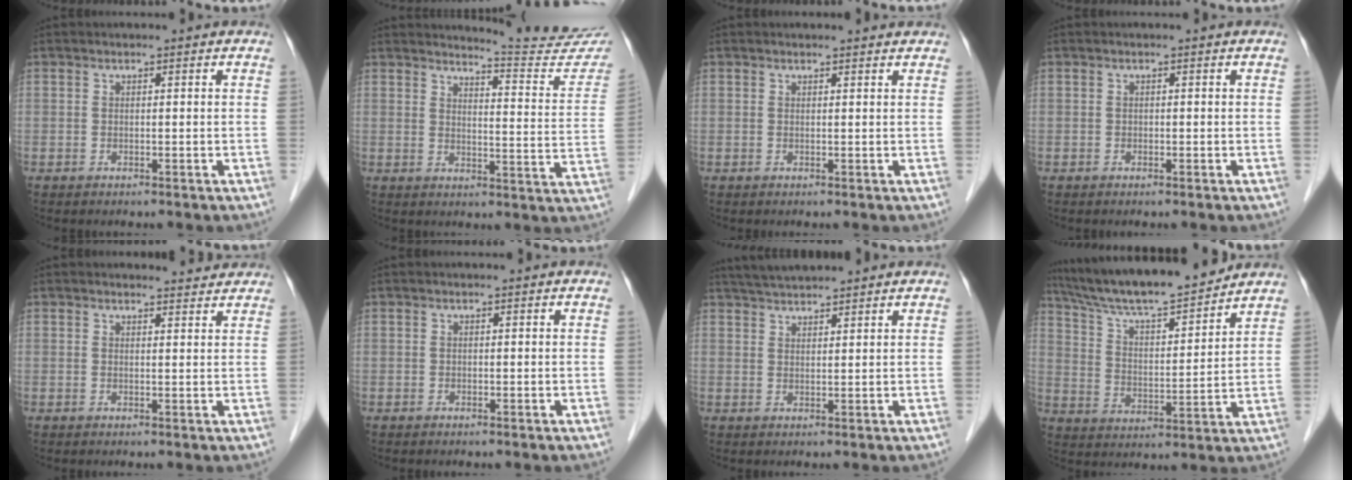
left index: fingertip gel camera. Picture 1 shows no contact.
{"total": 13.9, "force": [13.8, -0.5, 1.5], "torque": [-0.013, -0.096, 0.149]}
{"total": 2.0, "force": [2.0, 0.2, 0.2], "torque": [-0.011, 0.002, 0.018]}
{"total": 0.0}
{"total": 2.3, "force": [2.3, 0.3, -0.2], "torque": [-0.007, -0.004, 0.025]}
{"total": 0.0}
{"total": 5.2, "force": [4.9, 0.2, 1.8], "torque": [-0.033, 0.032, 0.089]}
{"total": 16.8, "force": [15.2, 1.6, 6.9], "torque": [-0.123, 0.009, 0.250]}